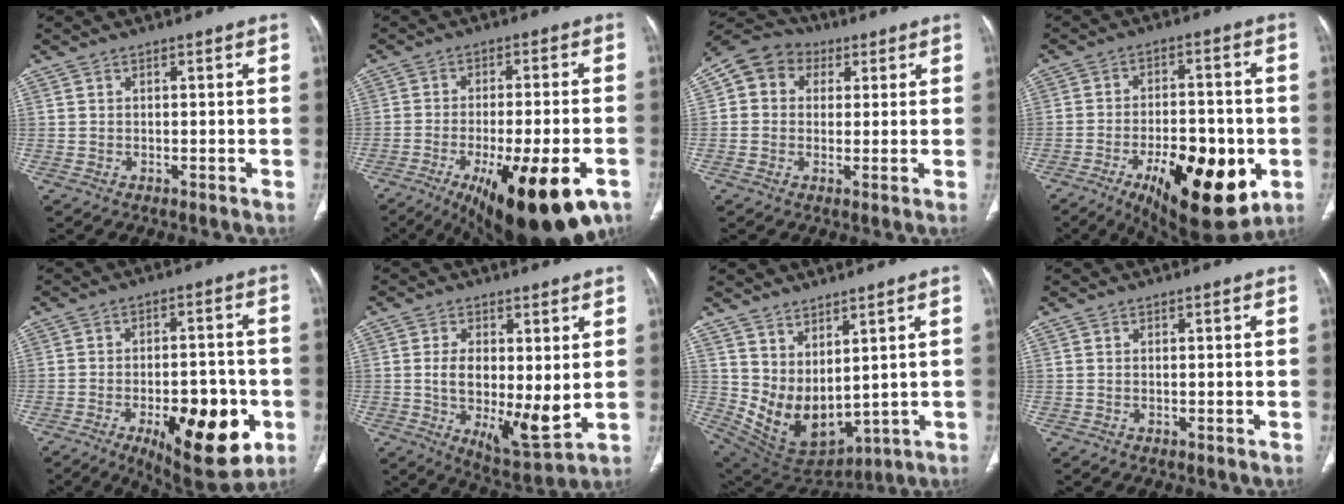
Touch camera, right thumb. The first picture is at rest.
{"total": 21.1, "force": [-10.6, 6.6, 17.0], "torque": [-0.213, 0.014, -0.151]}
{"total": 8.5, "force": [2.3, 7.4, 3.7], "torque": [-0.044, 0.017, 0.026]}
{"total": 20.2, "force": [-7.5, 8.5, 16.7], "torque": [-0.215, 0.014, -0.094]}
{"total": 18.1, "force": [-6.6, 7.7, 15.0], "torque": [-0.171, 0.019, -0.078]}
{"total": 11.5, "force": [0.3, 4.8, 10.4], "torque": [-0.159, -0.023, 0.010]}
{"total": 11.0, "force": [4.4, 6.5, 7.7], "torque": [-0.108, -0.039, 0.115]}
{"total": 0.0}